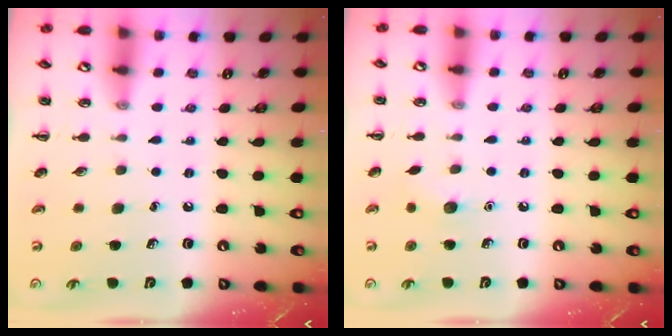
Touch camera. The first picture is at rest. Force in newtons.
{"total": 4.8, "press": 4.6, "slide": 1.4}